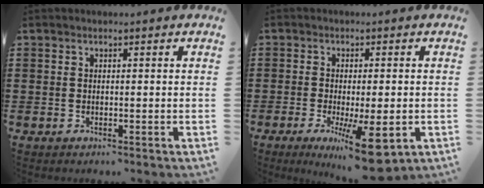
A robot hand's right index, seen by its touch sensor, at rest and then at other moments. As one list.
[{"total": 8.2, "force": [-3.3, 1.7, 7.3], "torque": [-0.137, -0.014, -0.054]}]